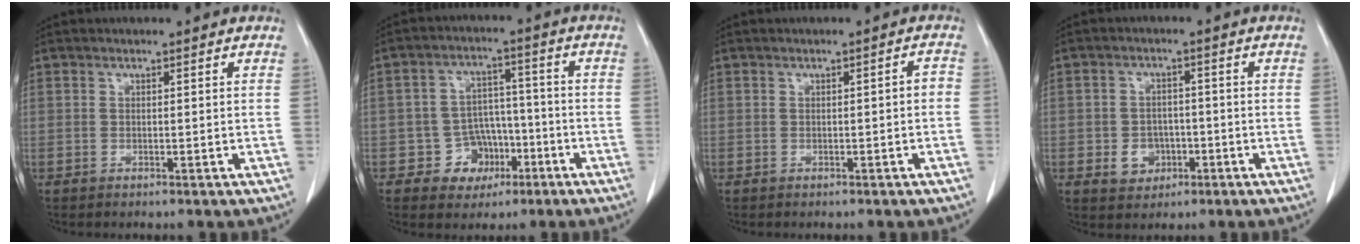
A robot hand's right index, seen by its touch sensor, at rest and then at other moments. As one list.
[{"total": 6.9, "force": [-2.8, 6.1, 1.4], "torque": [-0.007, 0.021, -0.033]}, {"total": 1.4, "force": [-0.4, 0.4, 1.3], "torque": [-0.012, 0.003, -0.005]}, {"total": 4.5, "force": [-1.3, 3.9, 1.7], "torque": [-0.021, 0.008, -0.009]}]